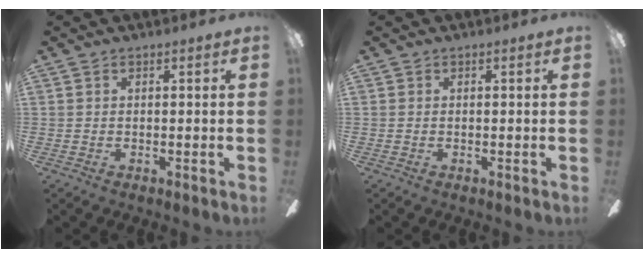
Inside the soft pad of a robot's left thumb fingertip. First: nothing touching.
{"total": 0.0}